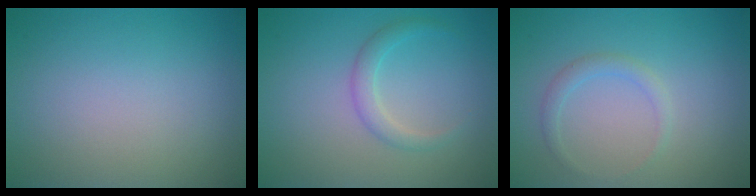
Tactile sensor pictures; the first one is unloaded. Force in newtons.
{"total": 1.7, "press": 1.7, "slide": 0.1}
{"total": 1.3, "press": 1.3, "slide": 0.1}